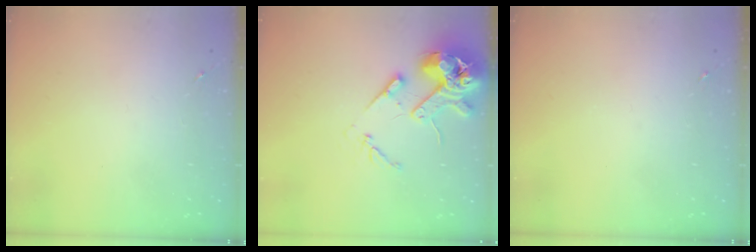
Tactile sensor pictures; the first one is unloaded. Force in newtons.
{"total": 15.0, "press": 14.8, "slide": 2.3}
{"total": 0.0}